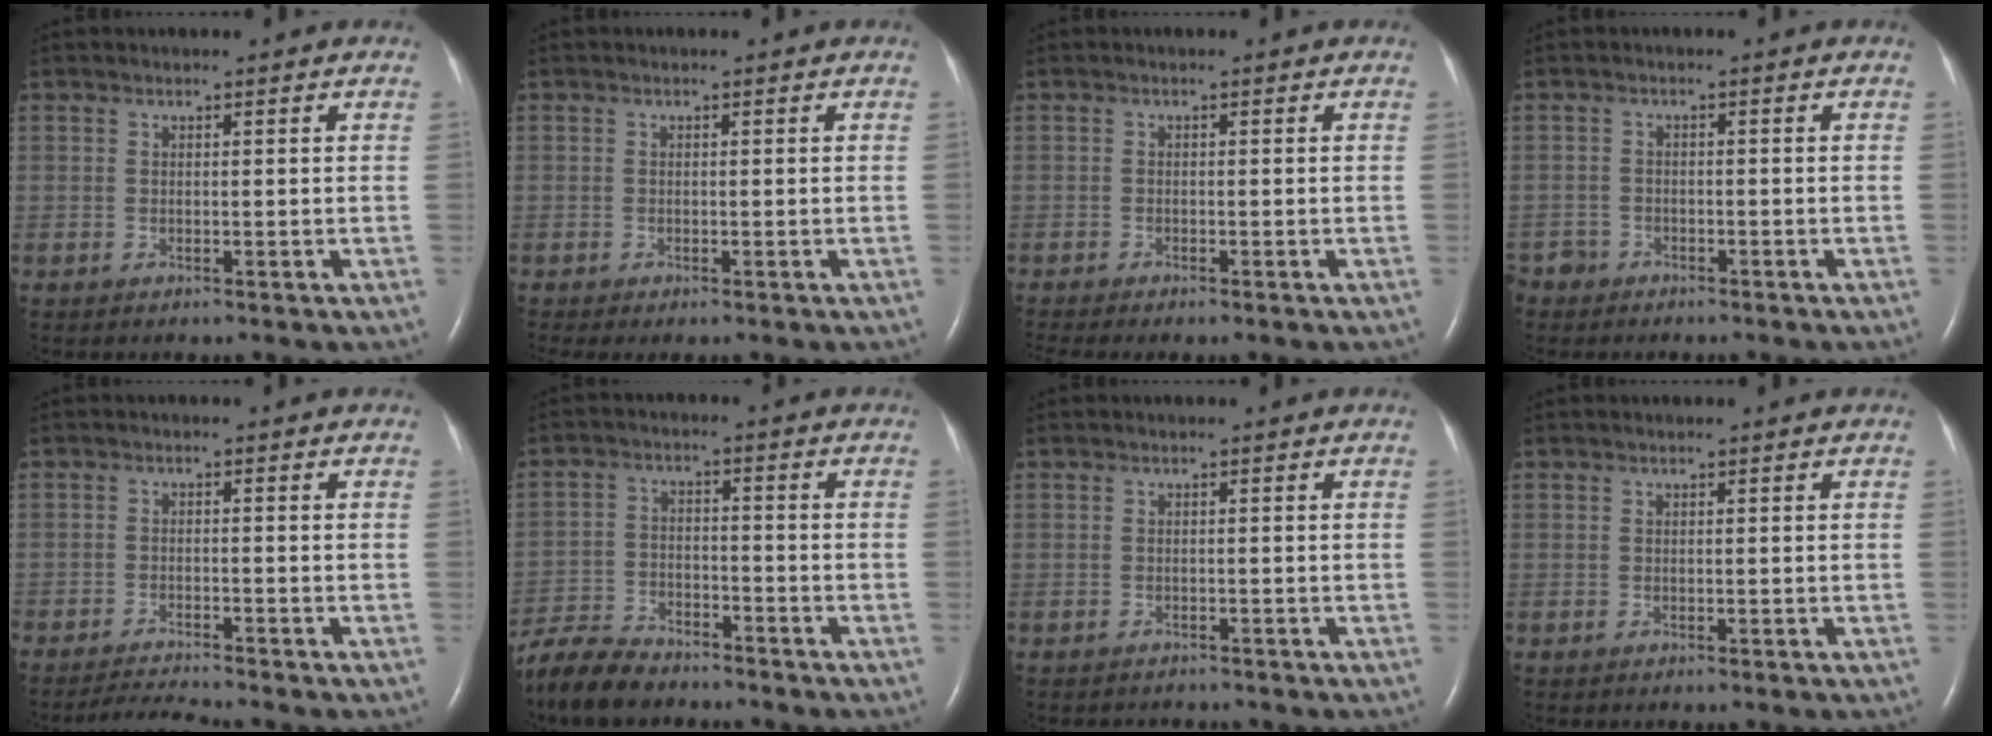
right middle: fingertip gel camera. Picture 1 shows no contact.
{"total": 0.8, "force": [-0.6, 0.0, 0.6], "torque": [-0.010, -0.005, -0.011]}
{"total": 2.8, "force": [-2.4, 0.1, 1.5], "torque": [-0.022, -0.007, -0.034]}
{"total": 2.7, "force": [-2.2, 1.5, -0.4], "torque": [-0.002, 0.005, -0.042]}
{"total": 3.8, "force": [-3.6, -1.0, 0.7], "torque": [-0.019, -0.022, -0.065]}
{"total": 9.5, "force": [-8.5, 2.5, 3.3], "torque": [-0.065, -0.016, -0.152]}
{"total": 2.0, "force": [-1.9, 0.6, 0.2], "torque": [-0.006, -0.005, -0.023]}
{"total": 0.0}